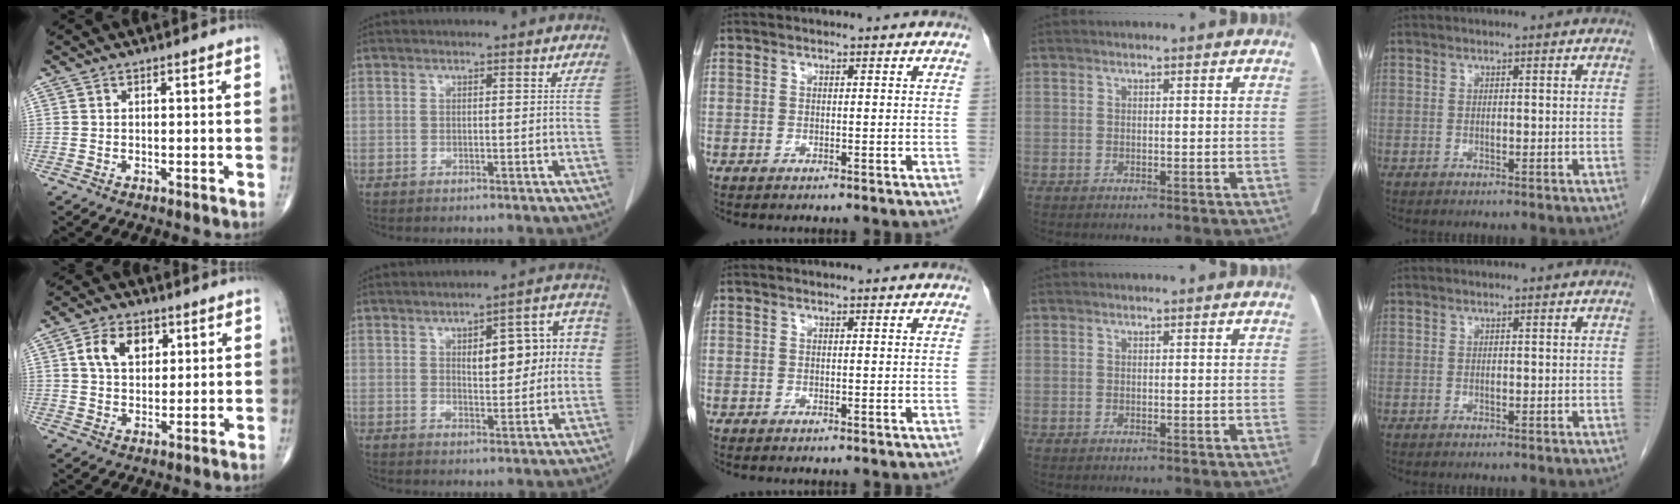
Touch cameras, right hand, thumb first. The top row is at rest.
{"thumb": {"total": 7.9, "force": [2.7, 5.3, 5.2], "torque": [-0.071, -0.004, 0.047]}, "index": {"total": 10.6, "force": [1.7, 4.0, 9.7], "torque": [-0.116, 0.032, 0.025]}}